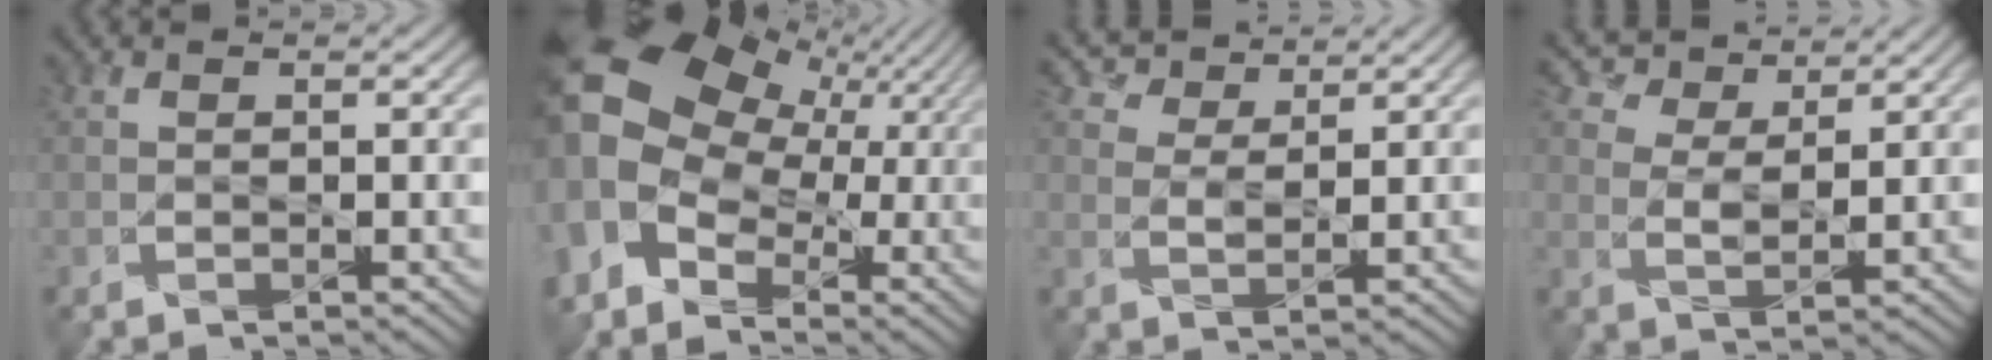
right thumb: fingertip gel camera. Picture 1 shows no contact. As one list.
[{"total": 15.3, "force": [1.2, 11.3, 10.2], "torque": [-0.240, -0.013, 0.039]}, {"total": 6.3, "force": [5.3, 1.6, 2.9], "torque": [-0.071, 0.014, 0.100]}, {"total": 7.6, "force": [6.4, 2.0, 3.7], "torque": [-0.087, 0.011, 0.117]}]